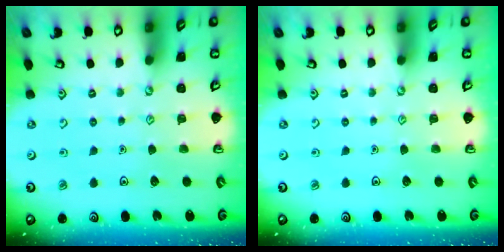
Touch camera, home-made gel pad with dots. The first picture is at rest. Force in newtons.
{"total": 0.0}